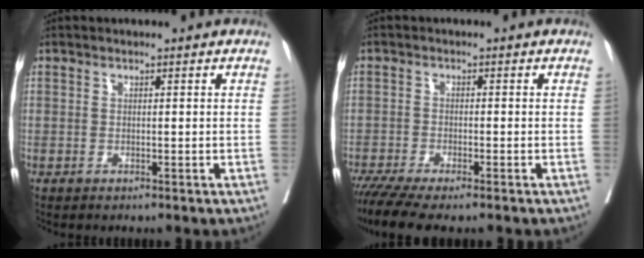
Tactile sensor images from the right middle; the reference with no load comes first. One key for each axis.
{"total": 7.5, "fx": -6.1, "fy": 0.6, "fz": 4.4, "tx": -0.065, "ty": -0.013, "tz": -0.102}